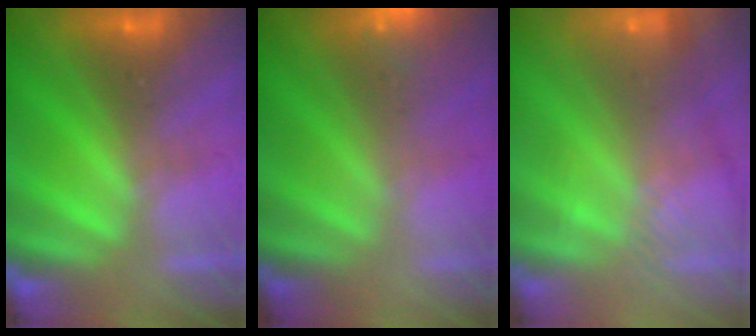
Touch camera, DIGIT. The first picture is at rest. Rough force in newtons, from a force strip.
{"total": 2.2}
{"total": 3.0}